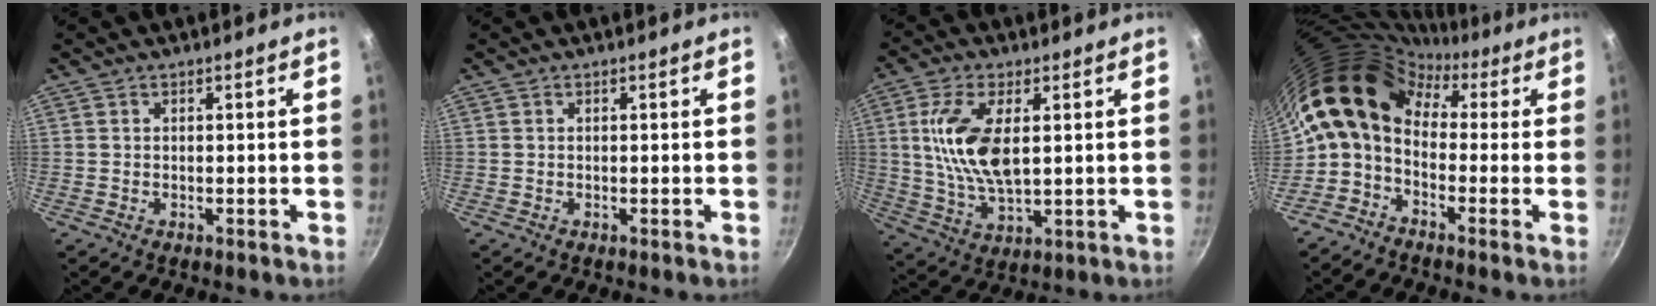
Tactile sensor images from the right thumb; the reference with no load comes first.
{"total": 0.0}
{"total": 12.8, "force": [2.4, 6.1, 11.0], "torque": [-0.212, -0.009, 0.051]}
{"total": 14.7, "force": [1.3, 10.6, 10.1], "torque": [-0.185, 0.040, -0.004]}